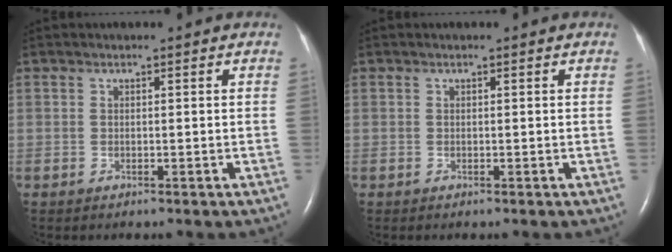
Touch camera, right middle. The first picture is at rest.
{"total": 0.0}